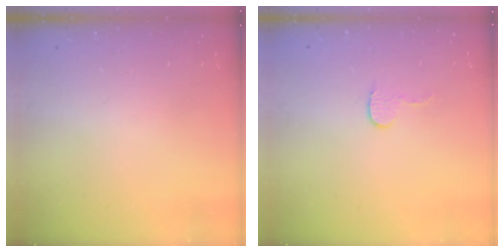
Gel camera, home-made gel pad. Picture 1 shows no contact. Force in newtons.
{"total": 5.5, "press": 5.5, "slide": 0.4}